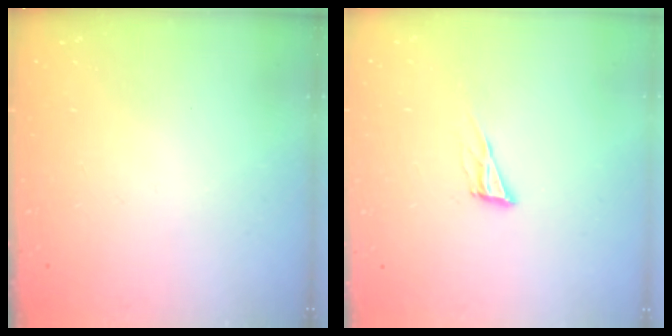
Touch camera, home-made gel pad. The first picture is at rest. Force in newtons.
{"total": 8.4, "press": 8.0, "slide": 2.2}